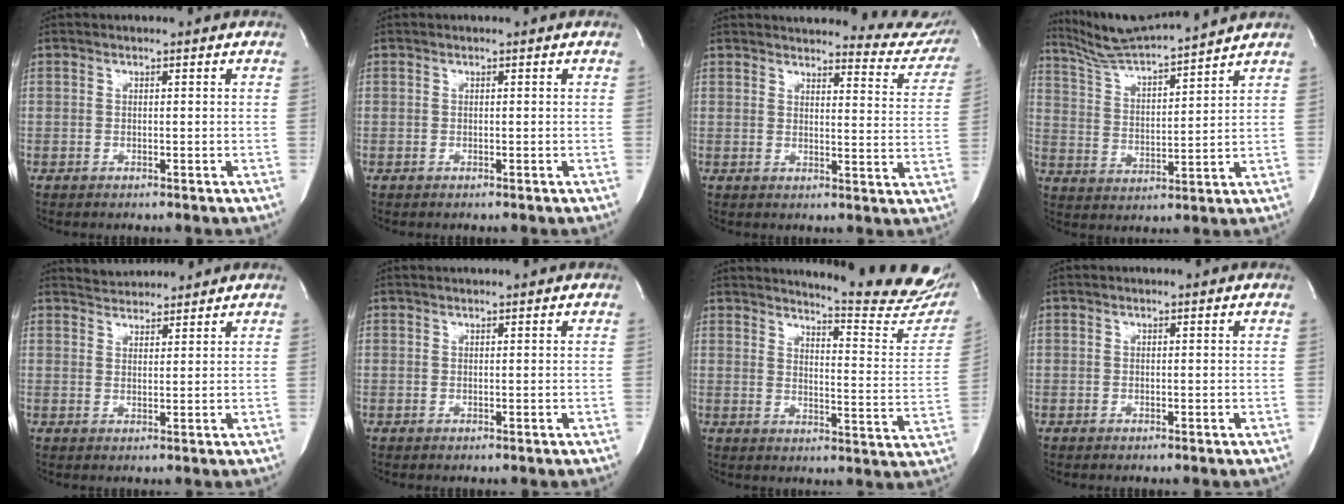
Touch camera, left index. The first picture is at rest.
{"total": 0.0}
{"total": 16.5, "force": [15.9, 3.0, 3.0], "torque": [-0.009, -0.073, 0.153]}
{"total": 13.0, "force": [12.3, -0.9, 4.1], "torque": [-0.085, 0.012, 0.212]}
{"total": 4.2, "force": [4.2, 0.6, 0.1], "torque": [-0.008, 0.022, 0.070]}
{"total": 1.2, "force": [1.1, 0.0, 0.4], "torque": [-0.008, 0.014, 0.023]}
{"total": 19.2, "force": [18.0, 0.7, 6.8], "torque": [-0.093, -0.112, 0.206]}
{"total": 0.0}